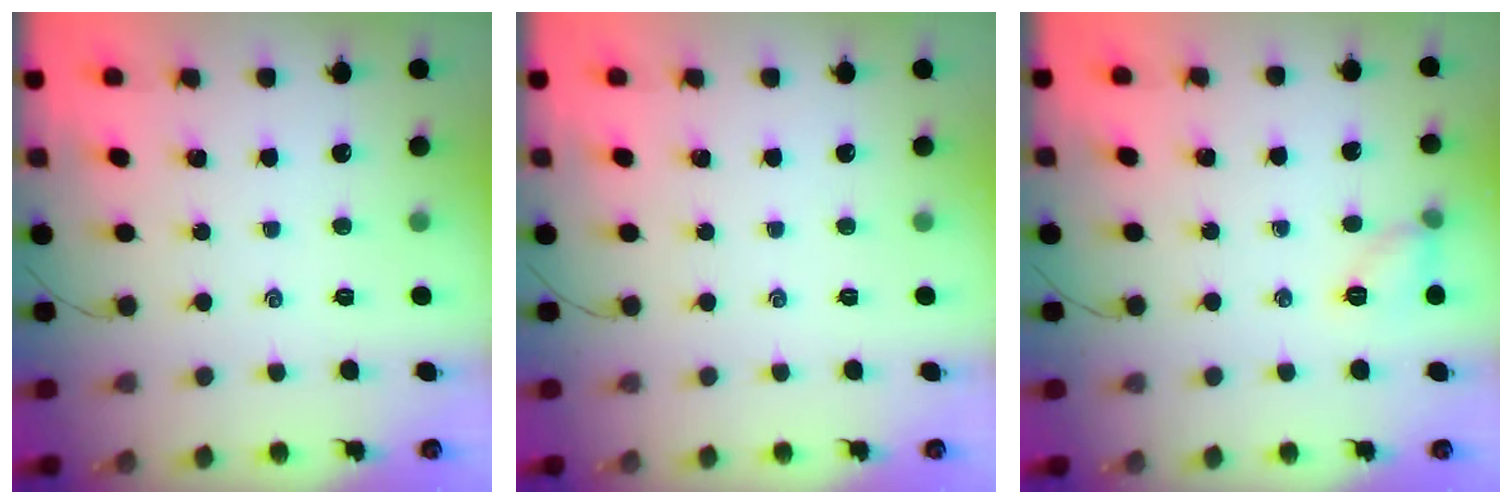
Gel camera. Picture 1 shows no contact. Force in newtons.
{"total": 0.0}
{"total": 6.7, "press": 6.7, "slide": 0.8}